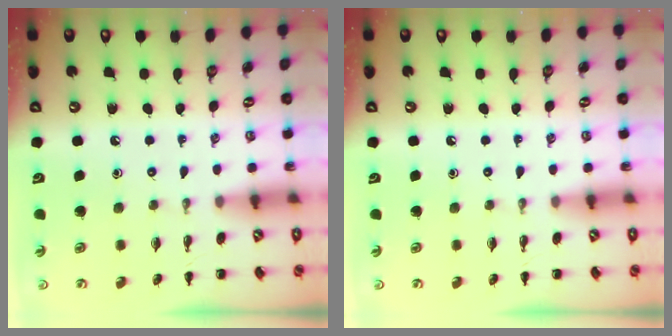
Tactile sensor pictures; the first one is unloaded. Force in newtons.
{"total": 0.0}